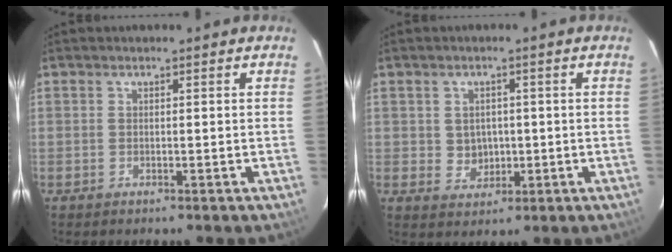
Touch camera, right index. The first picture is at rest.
{"total": 4.1, "force": [0.1, 3.8, 1.4], "torque": [-0.029, 0.007, 0.011]}